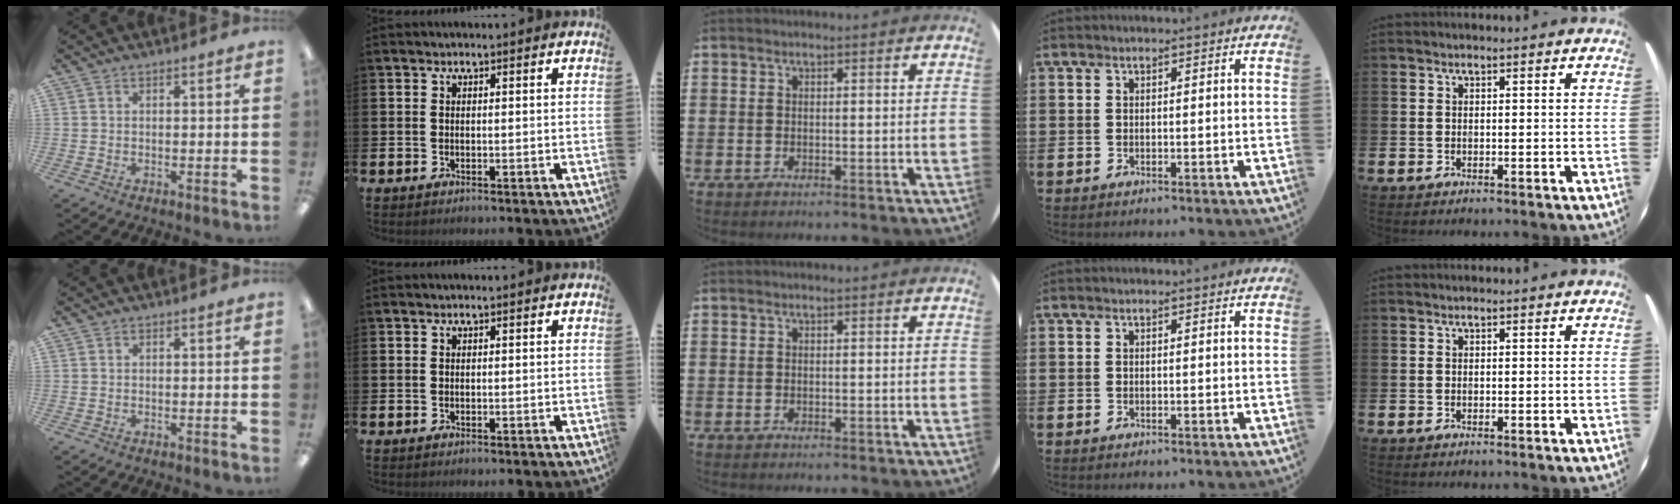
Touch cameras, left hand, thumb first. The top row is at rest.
{}